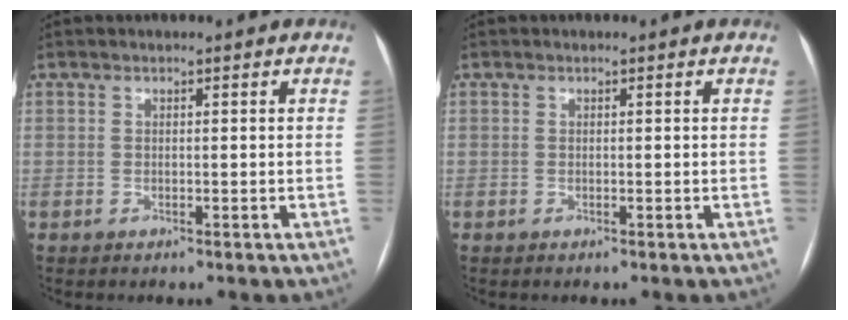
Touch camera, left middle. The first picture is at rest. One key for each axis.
{"total": 0.0}